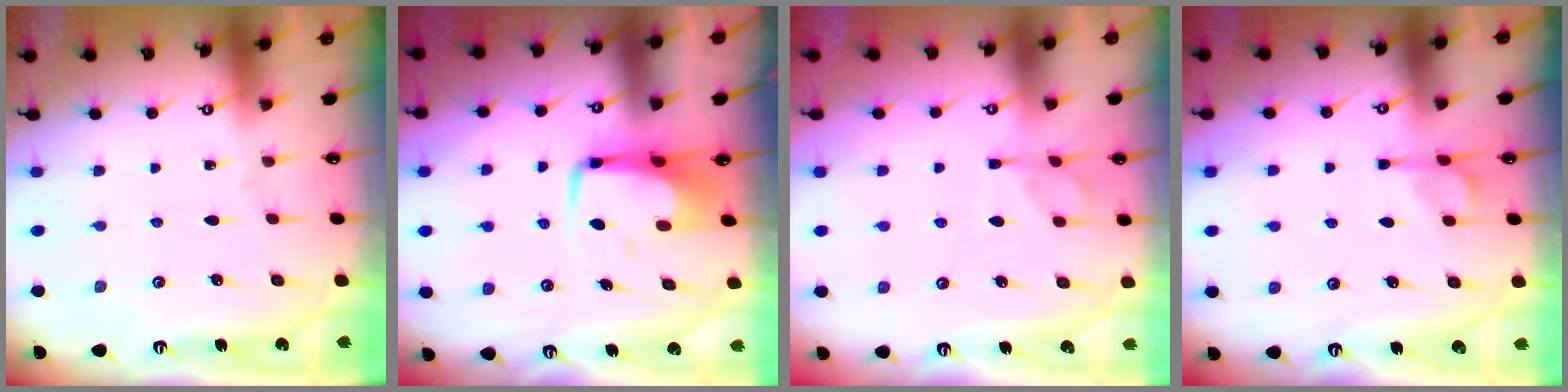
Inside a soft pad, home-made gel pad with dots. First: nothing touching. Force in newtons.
{"total": 7.5, "press": 7.3, "slide": 1.5}
{"total": 2.1, "press": 1.7, "slide": 1.1}
{"total": 4.5, "press": 4.4, "slide": 0.8}